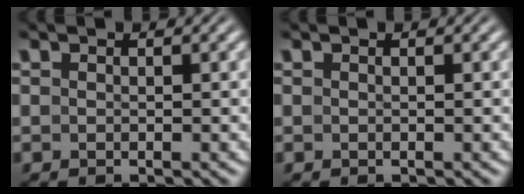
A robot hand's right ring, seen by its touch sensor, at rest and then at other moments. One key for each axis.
{"total": 0.0}